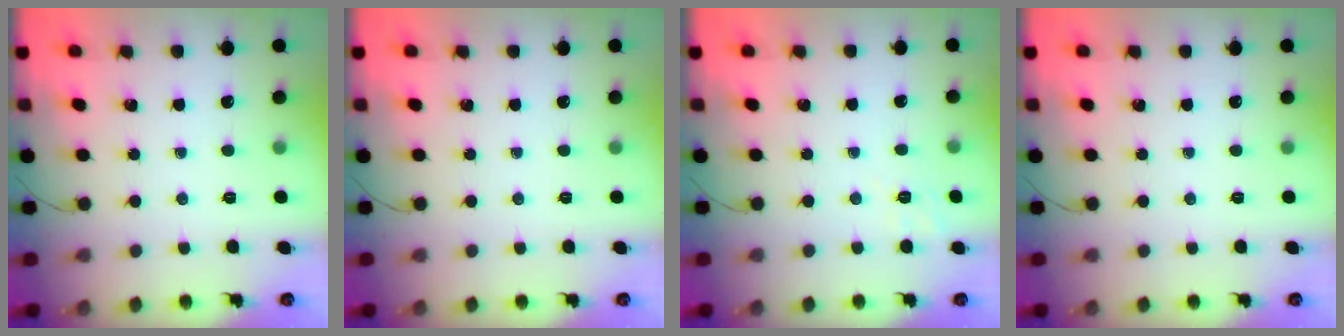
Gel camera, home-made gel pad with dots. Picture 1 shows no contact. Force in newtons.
{"total": 0.0}
{"total": 2.3, "press": 1.6, "slide": 1.7}
{"total": 0.0}